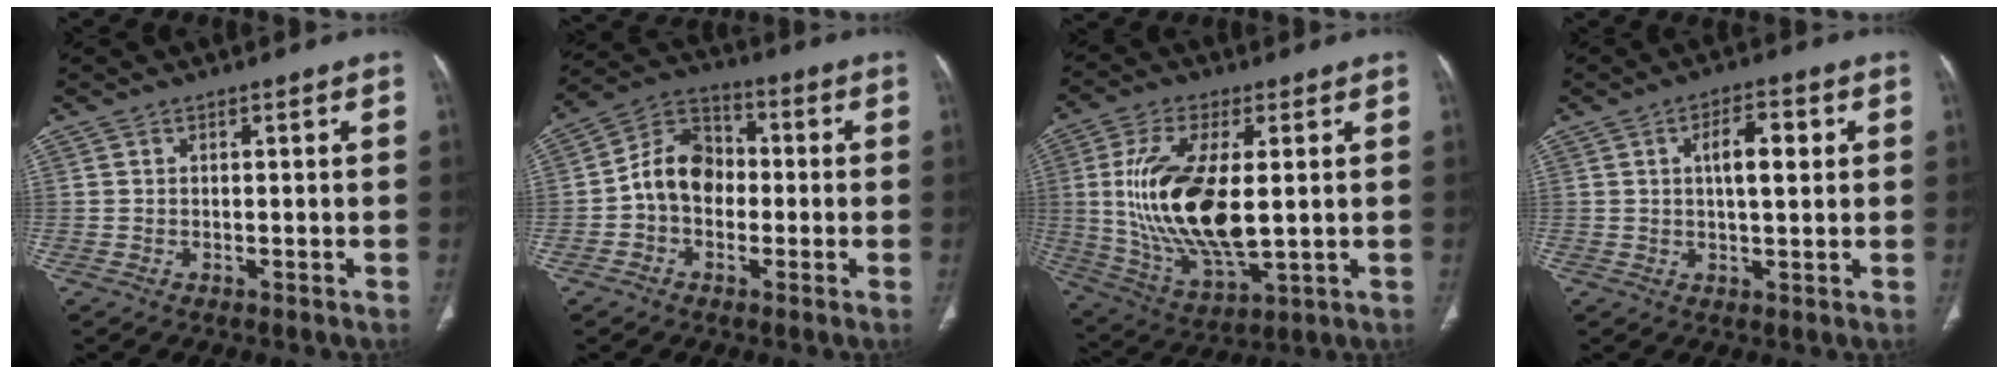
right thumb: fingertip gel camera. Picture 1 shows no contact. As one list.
[{"total": 9.8, "force": [-1.1, 7.6, 6.1], "torque": [-0.085, 0.035, -0.035]}, {"total": 19.3, "force": [1.2, 8.4, 17.4], "torque": [-0.347, -0.018, 0.032]}, {"total": 6.8, "force": [1.5, 2.6, 6.0], "torque": [-0.089, 0.004, 0.023]}]